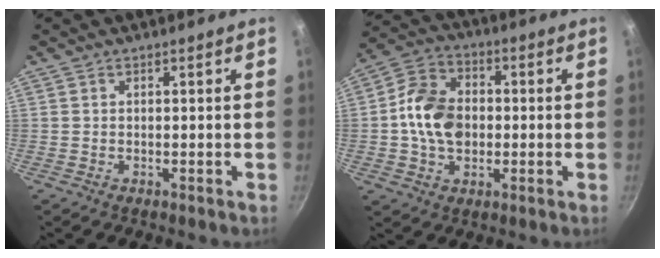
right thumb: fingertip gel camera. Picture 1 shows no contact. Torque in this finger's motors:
{"motor_torque": [0.25, 0.20, 0.68, 0.14, 0.12]}